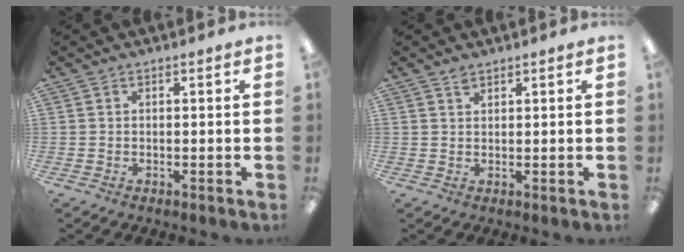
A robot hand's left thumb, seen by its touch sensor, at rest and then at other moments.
{"total": 1.4, "force": [1.3, 0.5, 0.4], "torque": [-0.011, -0.002, 0.025]}